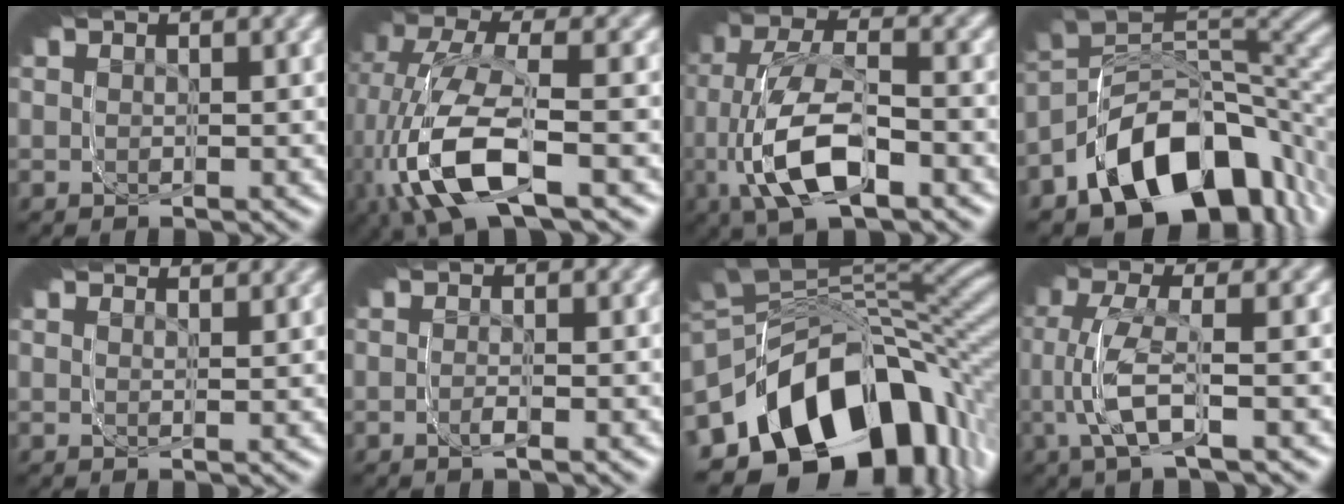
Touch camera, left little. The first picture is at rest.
{"total": 7.9, "force": [-4.4, 2.7, 6.0], "torque": [-0.135, -0.011, -0.053]}
{"total": 6.5, "force": [-4.4, 2.1, 4.3], "torque": [-0.111, -0.010, -0.065]}
{"total": 11.4, "force": [-9.7, 4.5, 3.9], "torque": [-0.064, -0.009, -0.152]}
{"total": 1.8, "force": [1.7, 0.2, 0.3], "torque": [-0.021, 0.013, 0.023]}
{"total": 1.9, "force": [-0.4, -1.8, -0.5], "torque": [0.024, 0.014, -0.011]}
{"total": 19.1, "force": [-9.7, 11.0, 12.2], "torque": [-0.189, -0.031, -0.140]}
{"total": 3.7, "force": [-1.4, 0.1, 3.4], "torque": [-0.057, 0.017, -0.022]}